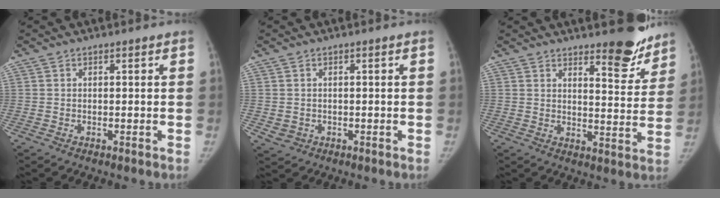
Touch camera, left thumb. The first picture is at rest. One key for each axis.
{"total": 2.2, "fx": -0.3, "fy": 2.0, "fz": 0.6, "tx": -0.004, "ty": 0.001, "tz": 0.004}
{"total": 9.6, "fx": 7.7, "fy": 2.9, "fz": 5.0, "tx": -0.031, "ty": -0.062, "tz": 0.105}